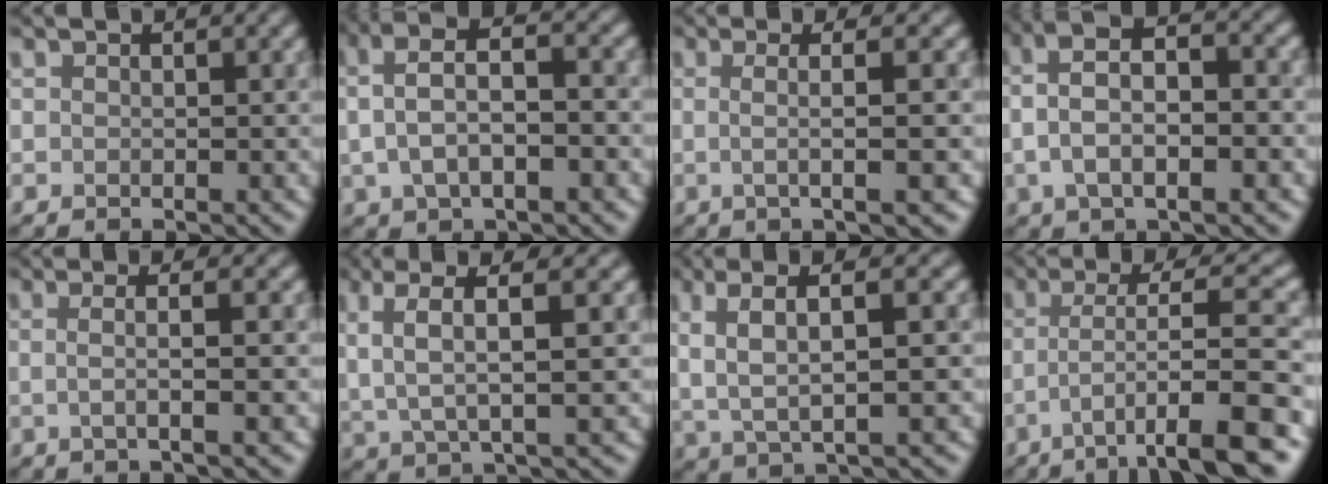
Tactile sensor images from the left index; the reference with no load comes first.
{"total": 5.5, "force": [0.1, 2.7, 4.9], "torque": [-0.095, 0.019, -0.001]}
{"total": 4.5, "force": [0.0, 1.1, 4.3], "torque": [-0.059, 0.002, -0.005]}
{"total": 6.9, "force": [0.0, 3.2, 6.1], "torque": [-0.117, 0.017, -0.003]}
{"total": 3.9, "force": [0.3, 1.4, 3.6], "torque": [-0.041, 0.003, -0.015]}
{"total": 5.6, "force": [2.4, 1.2, 4.9], "torque": [-0.094, 0.013, 0.046]}
{"total": 5.7, "force": [2.1, 1.4, 5.1], "torque": [-0.094, 0.014, 0.038]}
{"total": 9.2, "force": [-3.2, 1.6, 8.5], "torque": [-0.129, 0.022, -0.049]}